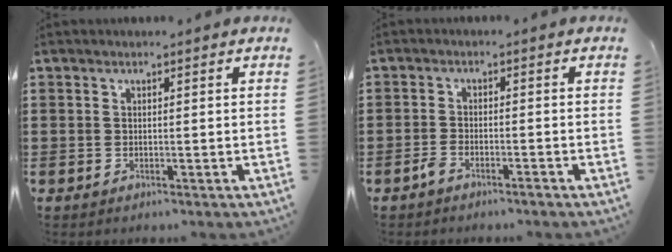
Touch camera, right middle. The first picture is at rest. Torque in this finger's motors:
{"motor_torque": [0.49, -0.38, 0.02, 0.04]}